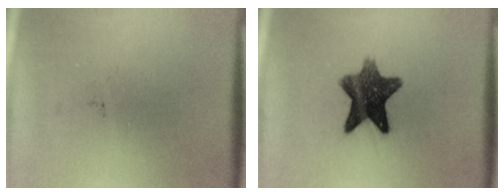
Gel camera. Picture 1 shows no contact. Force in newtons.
{"total": 10.1}